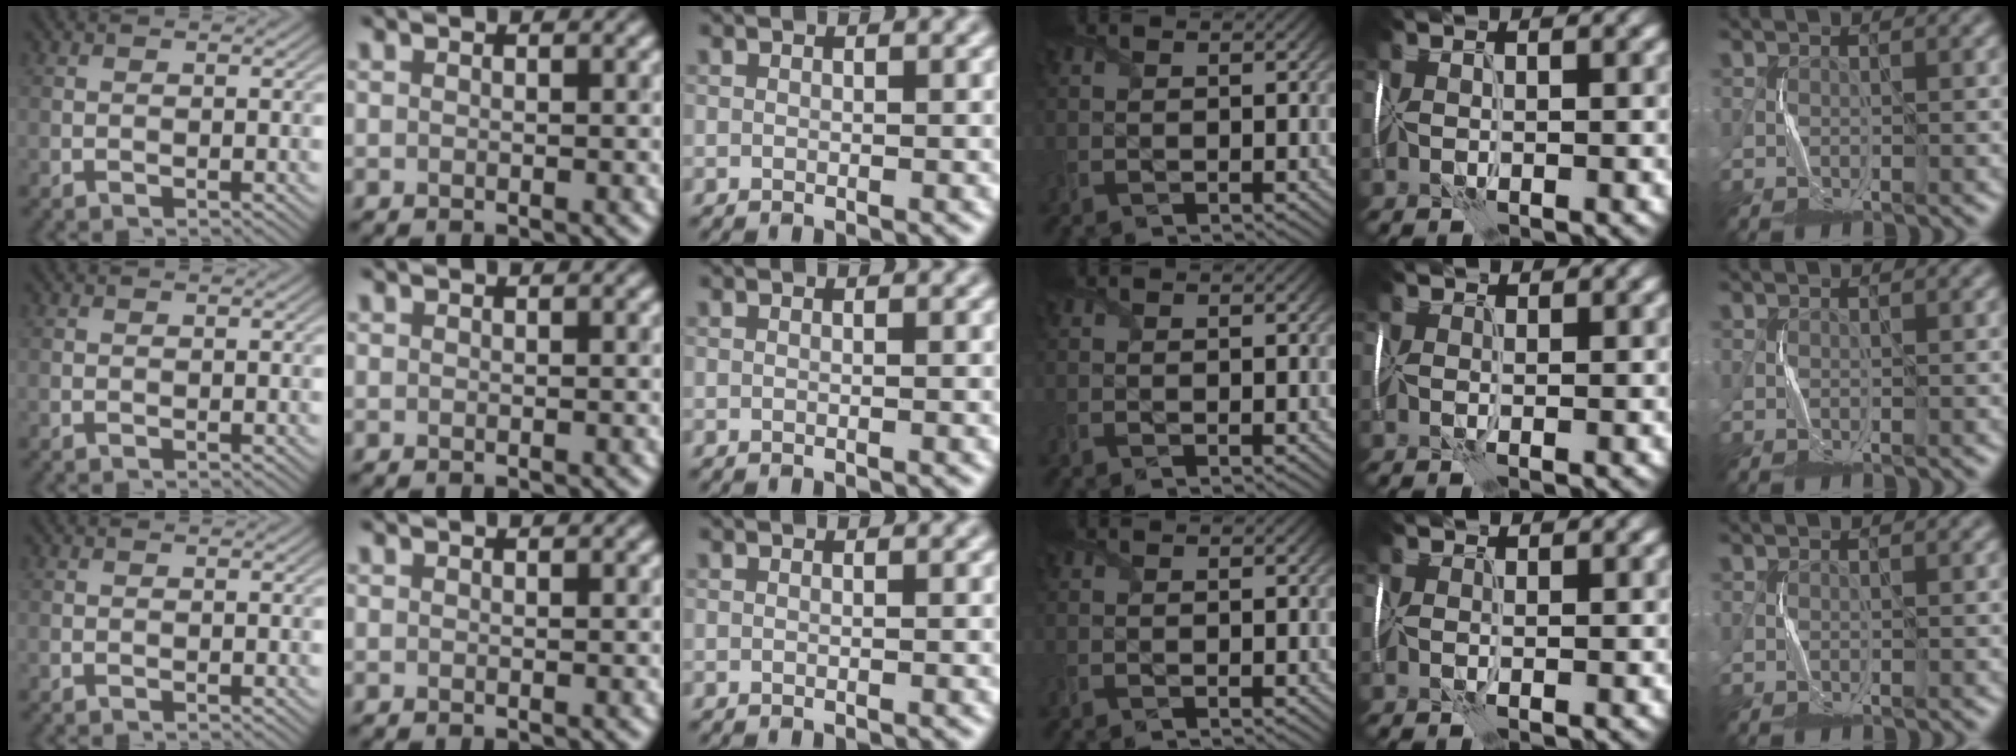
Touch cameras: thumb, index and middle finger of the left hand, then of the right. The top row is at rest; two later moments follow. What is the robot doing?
{"motion": "wrap", "object": "plastic wrap"}